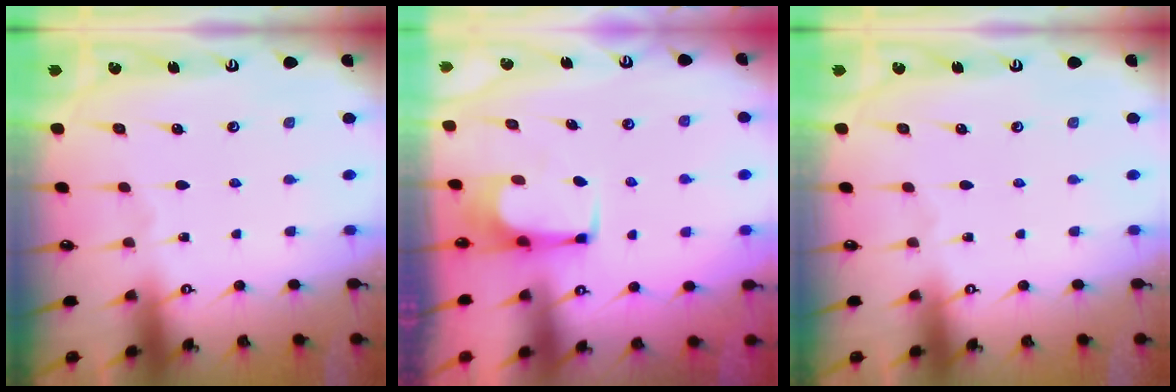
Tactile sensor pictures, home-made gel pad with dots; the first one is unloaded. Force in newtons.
{"total": 3.5, "press": 3.5, "slide": 0.2}
{"total": 0.0}